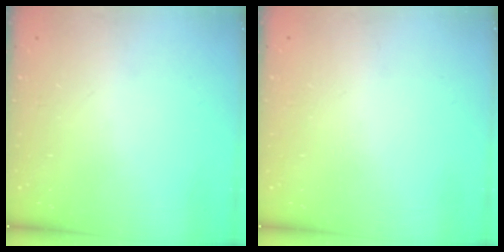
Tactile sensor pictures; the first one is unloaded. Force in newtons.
{"total": 1.9, "press": 1.9, "slide": 0.1}